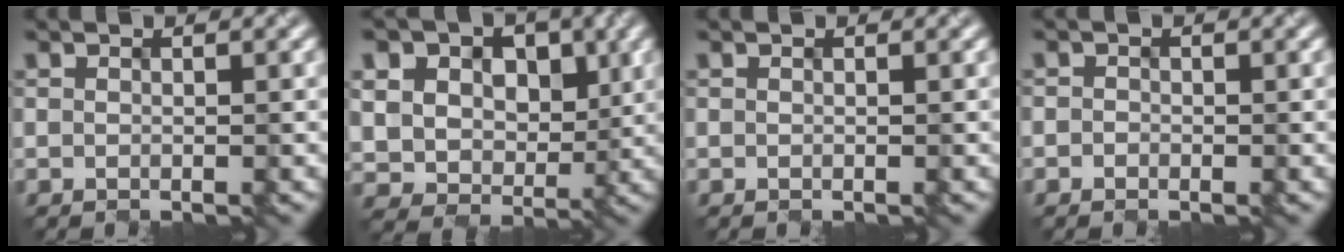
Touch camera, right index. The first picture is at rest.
{"total": 10.6, "force": [3.5, 8.6, 5.1], "torque": [-0.100, 0.014, 0.060]}
{"total": 0.0}
{"total": 0.8, "force": [-0.5, 0.6, 0.0], "torque": [0.004, 0.001, -0.012]}